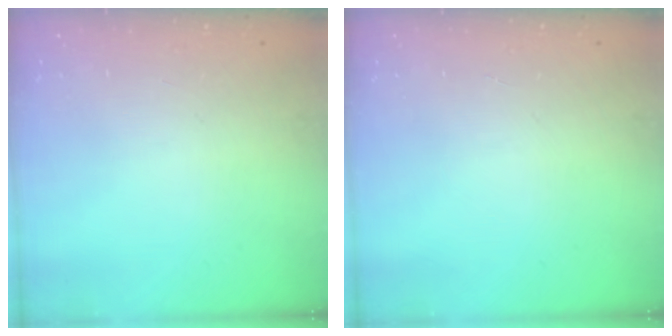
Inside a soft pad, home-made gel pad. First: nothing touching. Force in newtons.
{"total": 0.0}